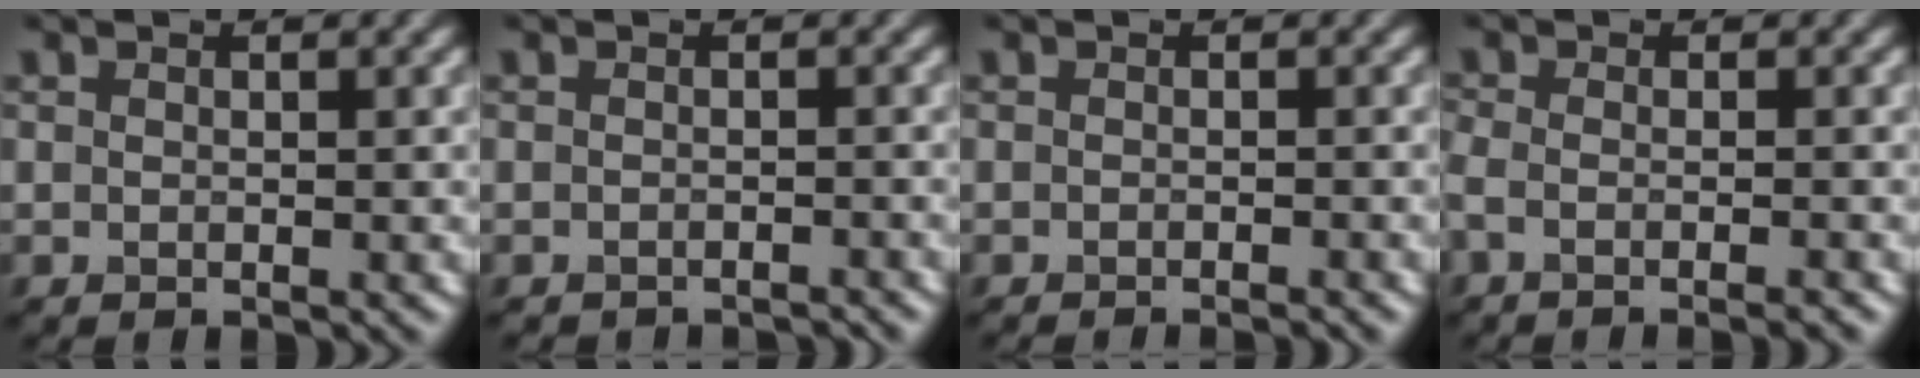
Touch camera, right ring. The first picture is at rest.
{"total": 2.1, "force": [-2.1, 0.1, 0.2], "torque": [0.005, -0.005, -0.026]}
{"total": 1.8, "force": [-1.5, 0.2, 0.9], "torque": [-0.001, -0.003, -0.024]}
{"total": 3.2, "force": [-1.8, 1.0, 2.5], "torque": [-0.021, -0.005, -0.035]}